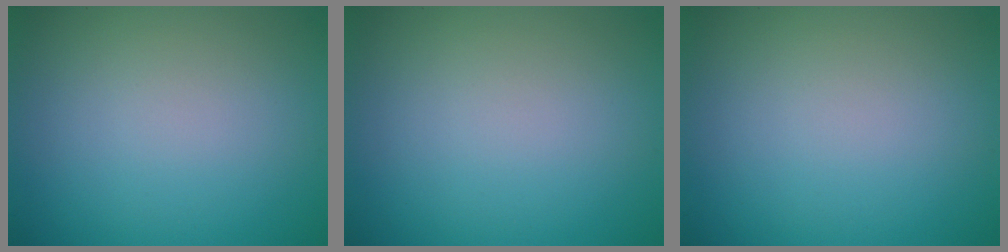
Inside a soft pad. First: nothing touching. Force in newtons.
{"total": 0.0}
{"total": 0.0}